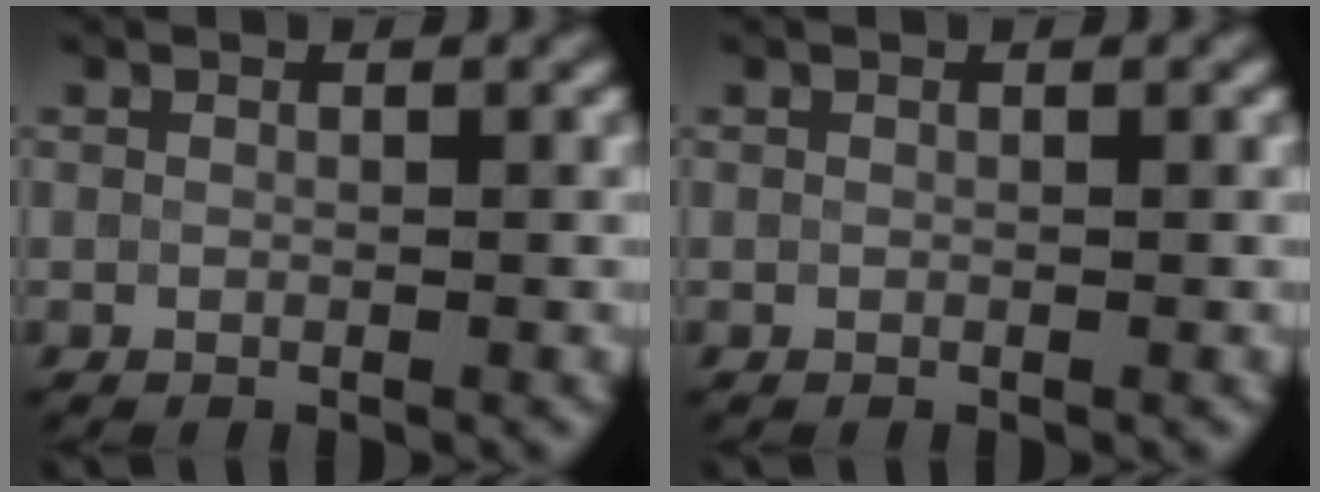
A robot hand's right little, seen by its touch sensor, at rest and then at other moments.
{"total": 0.0}